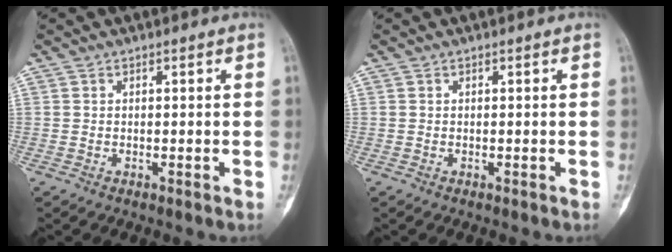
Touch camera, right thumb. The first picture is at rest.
{"total": 0.0}